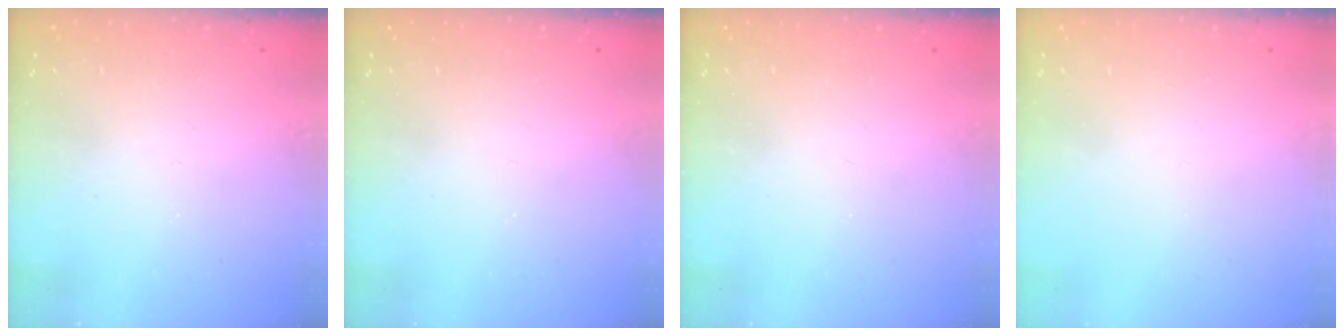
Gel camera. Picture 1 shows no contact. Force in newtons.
{"total": 0.0}
{"total": 0.0}
{"total": 0.0}